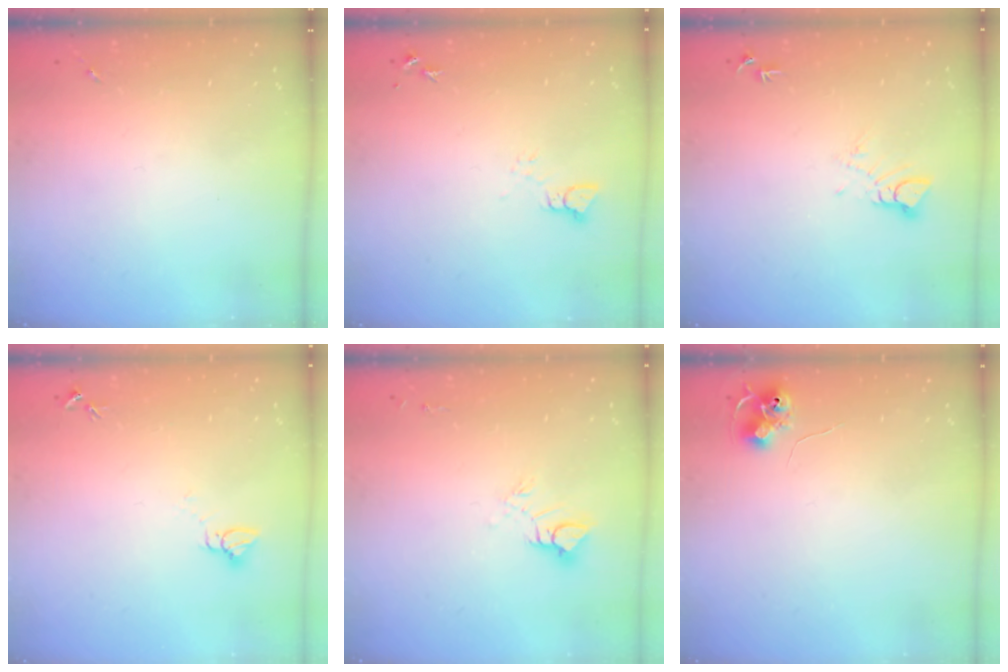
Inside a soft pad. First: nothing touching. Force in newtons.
{"total": 2.5, "press": 2.5, "slide": 0.1}
{"total": 4.7, "press": 4.7, "slide": 0.3}
{"total": 3.2, "press": 3.2, "slide": 0.1}
{"total": 6.3, "press": 6.3, "slide": 0.5}
{"total": 7.9, "press": 7.8, "slide": 0.9}